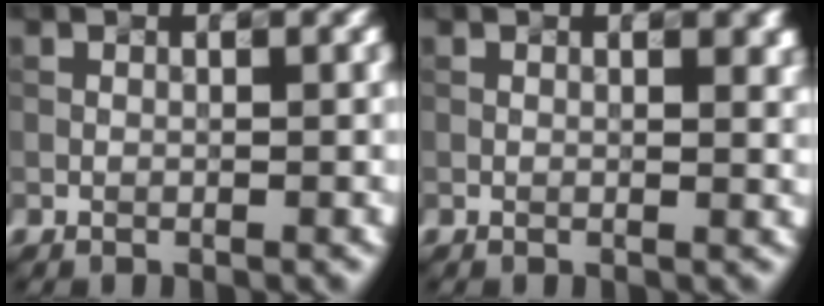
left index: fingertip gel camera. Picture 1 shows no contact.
{"total": 2.4, "force": [0.9, 1.0, 1.9], "torque": [-0.015, 0.005, 0.013]}